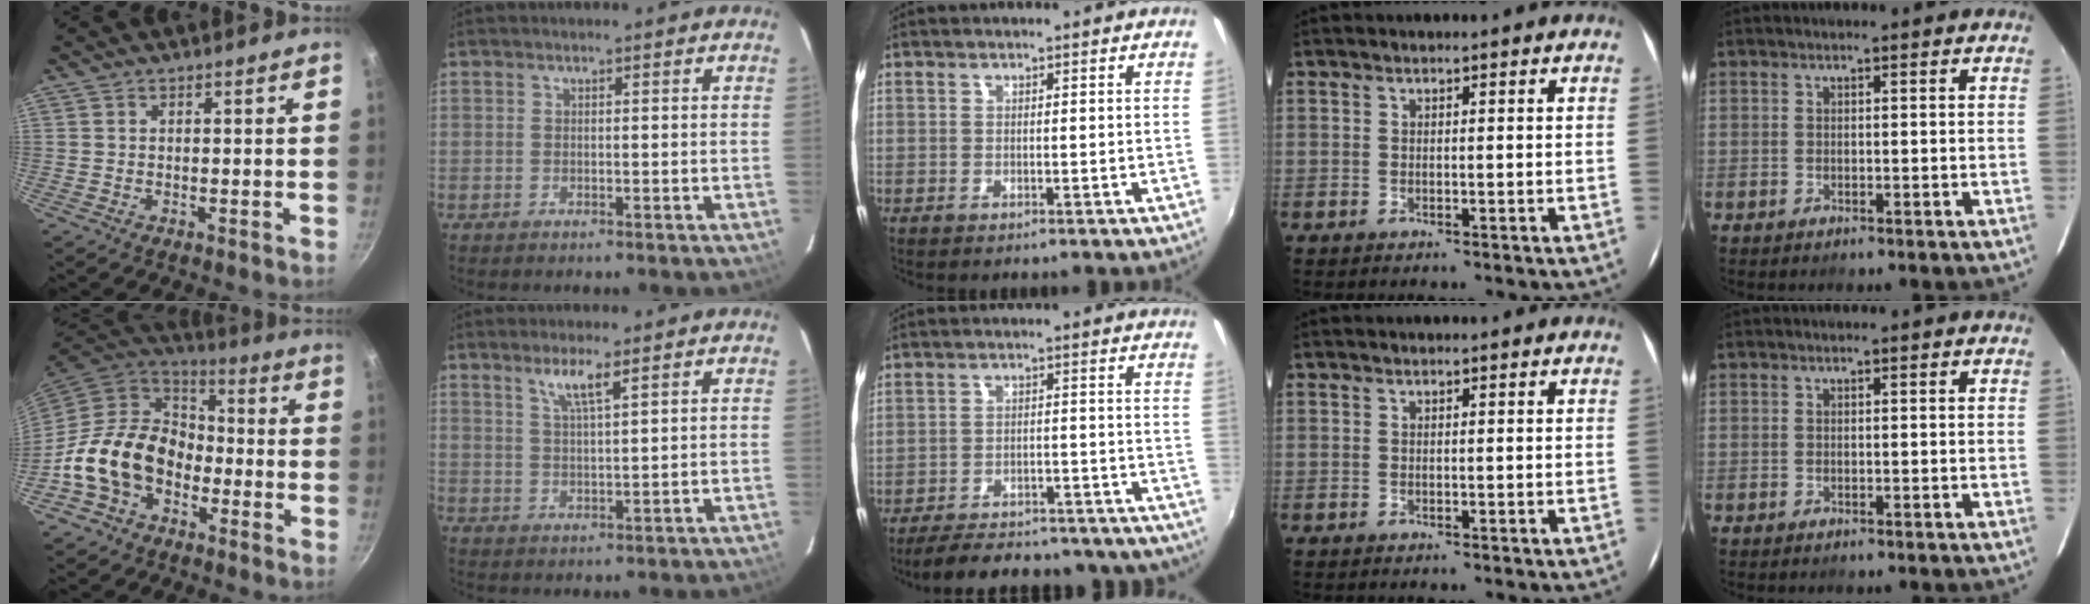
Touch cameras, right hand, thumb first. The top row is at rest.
{"thumb": {"total": 16.5, "force": [-5.3, 12.2, 9.8], "torque": [-0.137, 0.052, -0.112]}, "index": {"total": 4.3, "force": [2.7, 0.0, 3.3], "torque": [-0.064, -0.002, 0.052]}, "middle": {"total": 25.9, "force": [-23.2, 7.1, 8.8], "torque": [-0.155, 0.024, -0.278]}}